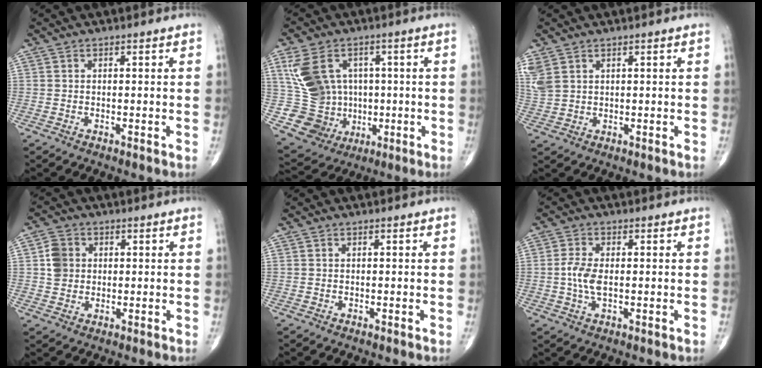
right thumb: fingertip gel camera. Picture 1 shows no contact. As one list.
[{"total": 15.0, "force": [2.0, 12.5, 8.0], "torque": [-0.129, 0.006, 0.061]}, {"total": 5.0, "force": [2.6, 3.2, 2.8], "torque": [-0.078, 0.003, 0.066]}, {"total": 5.0, "force": [0.8, 4.4, 2.3], "torque": [-0.023, 0.002, 0.010]}, {"total": 0.0}, {"total": 4.8, "force": [-0.1, 2.3, 4.2], "torque": [-0.096, 0.001, -0.005]}]